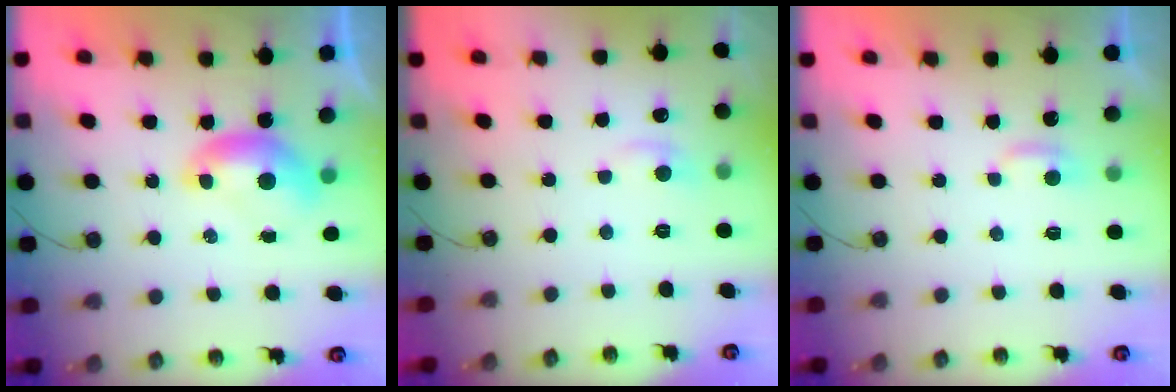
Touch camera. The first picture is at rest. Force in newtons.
{"total": 1.7, "press": 1.4, "slide": 0.9}
{"total": 3.0, "press": 3.0, "slide": 0.4}